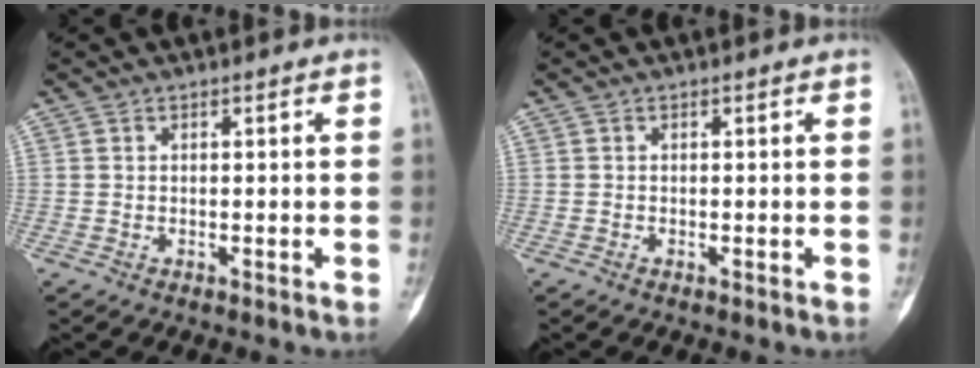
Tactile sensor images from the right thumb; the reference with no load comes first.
{"total": 0.0}